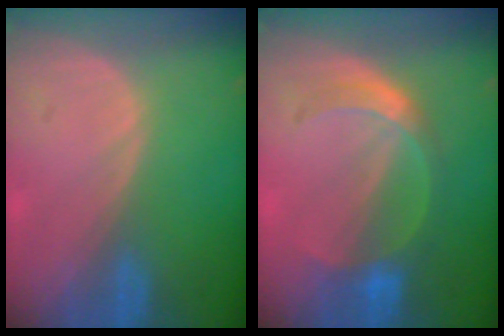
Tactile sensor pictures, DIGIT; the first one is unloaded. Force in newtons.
{"total": 5.7, "press": 5.4, "slide": 1.8}